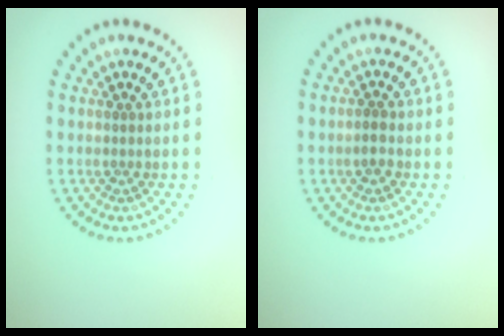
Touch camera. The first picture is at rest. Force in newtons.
{"total": 1.2, "press": 1.2, "slide": 0.4}